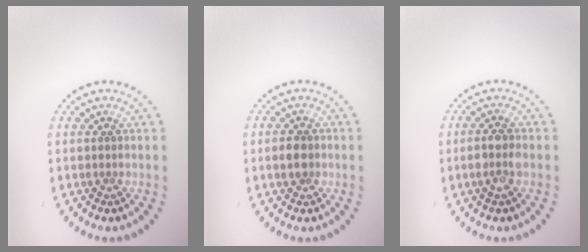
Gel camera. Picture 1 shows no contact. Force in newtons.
{"total": 1.7, "press": 1.7, "slide": 0.5}
{"total": 2.2, "press": 2.1, "slide": 0.7}